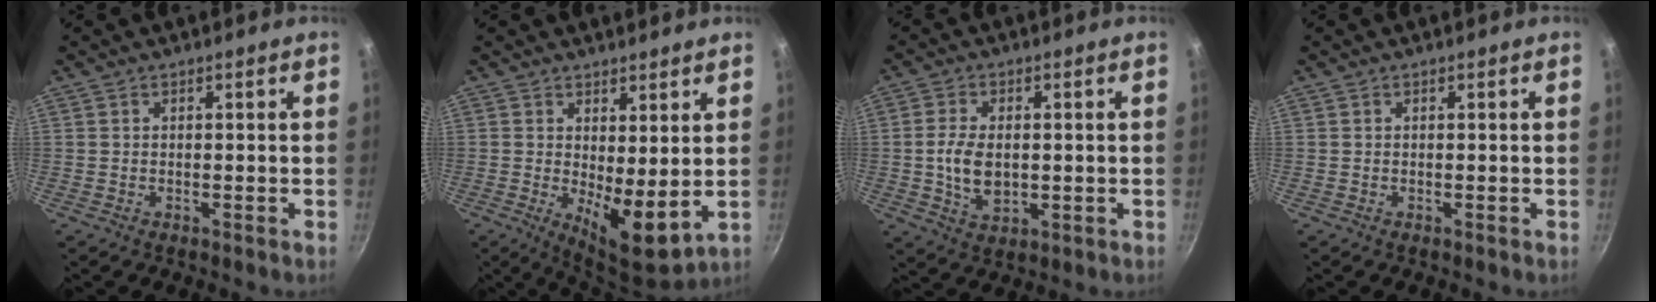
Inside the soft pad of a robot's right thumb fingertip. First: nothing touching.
{"total": 8.6, "force": [1.2, 3.2, 7.9], "torque": [-0.109, -0.030, 0.025]}
{"total": 7.6, "force": [-0.1, 4.7, 6.0], "torque": [-0.110, -0.004, 0.002]}
{"total": 0.0}